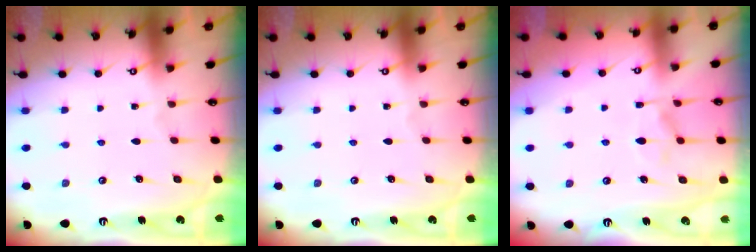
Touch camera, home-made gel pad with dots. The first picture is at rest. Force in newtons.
{"total": 0.0}
{"total": 1.4, "press": 0.3, "slide": 1.3}